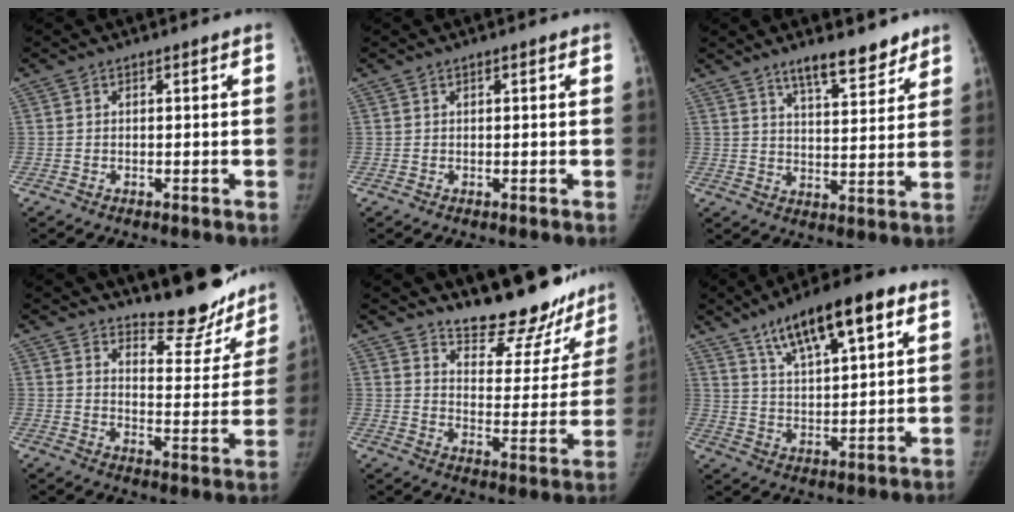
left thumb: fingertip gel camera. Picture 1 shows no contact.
{"total": 0.7, "force": [0.3, 0.1, 0.6], "torque": [-0.011, 0.002, 0.003]}
{"total": 9.3, "force": [7.2, 2.8, 5.2], "torque": [-0.053, -0.051, 0.114]}
{"total": 14.2, "force": [12.7, 4.6, 4.3], "torque": [-0.014, -0.110, 0.166]}
{"total": 18.8, "force": [16.9, 6.2, 5.6], "torque": [-0.018, -0.132, 0.220]}
{"total": 16.5, "force": [9.1, 5.3, 12.7], "torque": [-0.181, -0.023, 0.151]}